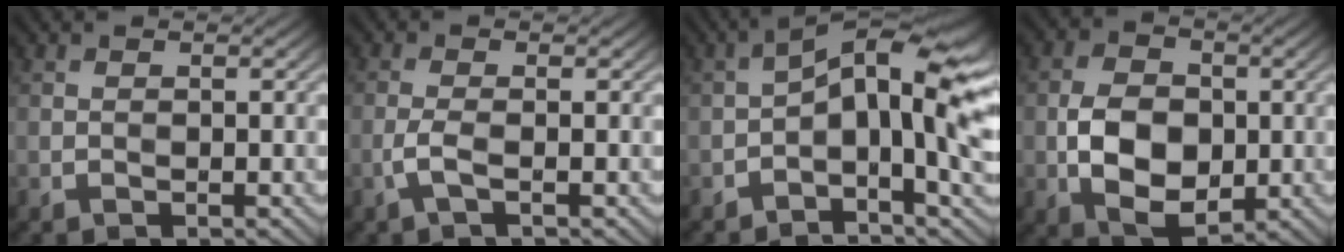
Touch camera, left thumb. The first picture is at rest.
{"total": 2.1, "force": [-0.9, 0.5, 1.9], "torque": [-0.046, 0.005, -0.025]}
{"total": 11.6, "force": [-0.3, 4.4, 10.7], "torque": [-0.166, 0.014, -0.021]}
{"total": 8.5, "force": [-1.1, 5.7, 6.1], "torque": [-0.123, -0.005, -0.024]}